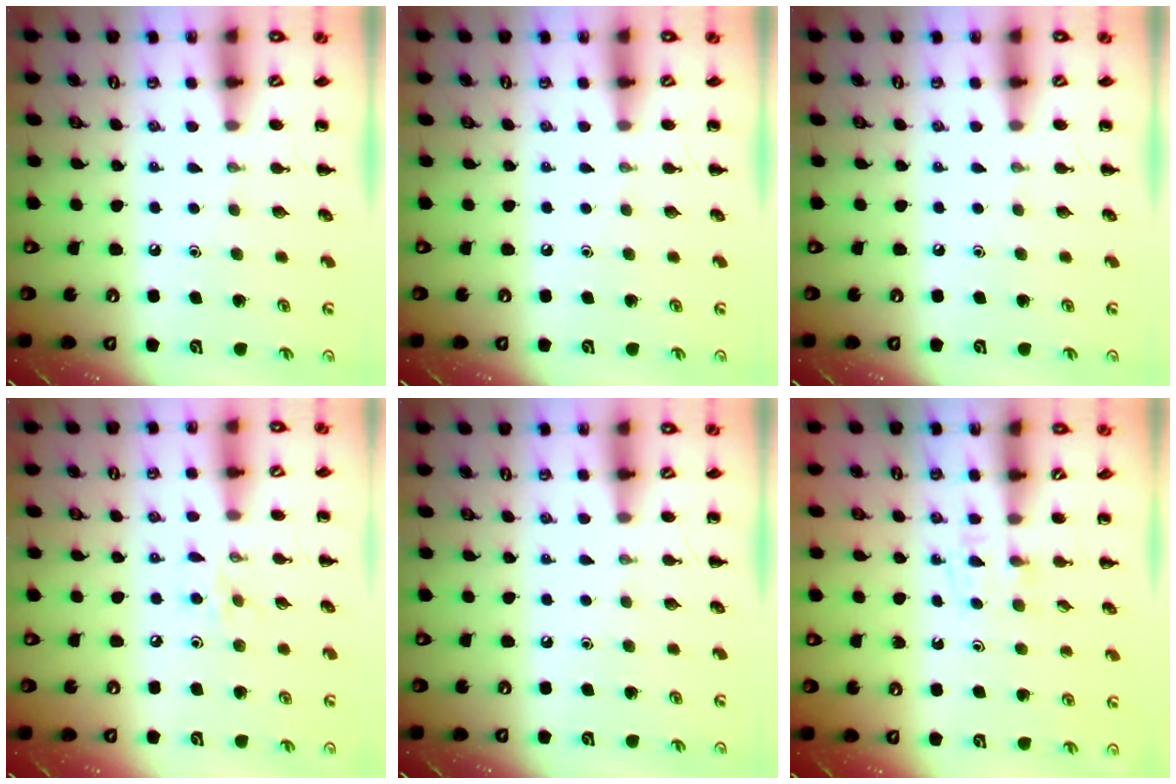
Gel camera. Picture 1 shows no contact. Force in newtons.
{"total": 0.0}
{"total": 0.0}
{"total": 4.0, "press": 3.8, "slide": 1.2}
{"total": 0.0}
{"total": 3.4, "press": 3.1, "slide": 1.5}